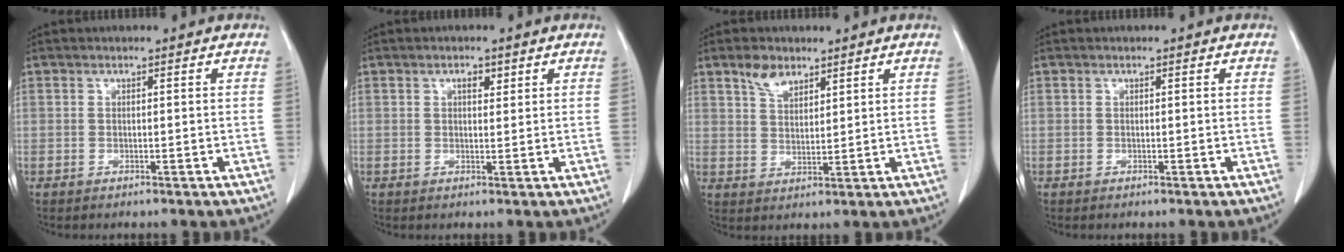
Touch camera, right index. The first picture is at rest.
{"total": 2.2, "force": [1.0, 1.2, 1.5], "torque": [-0.027, 0.002, 0.017]}
{"total": 4.8, "force": [3.3, 2.5, 2.5], "torque": [-0.051, 0.005, 0.068]}
{"total": 0.0}